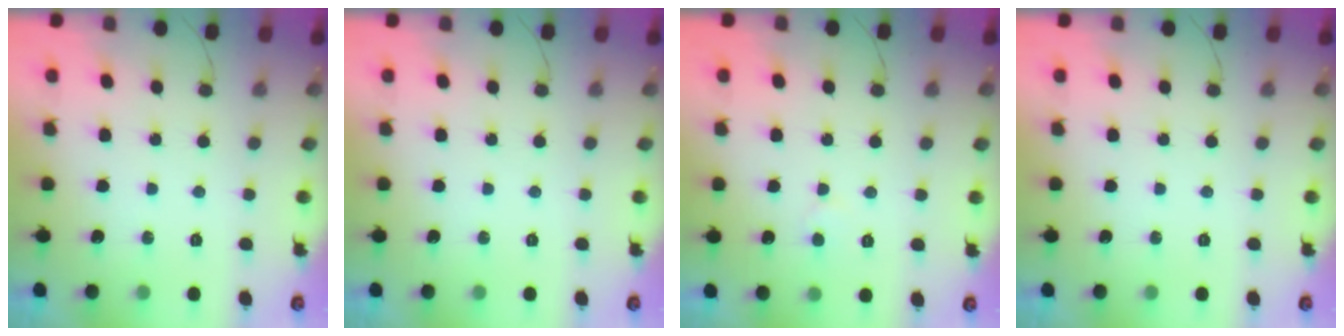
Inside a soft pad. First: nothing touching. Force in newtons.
{"total": 0.0}
{"total": 2.4, "press": 2.4, "slide": 0.2}
{"total": 0.0}